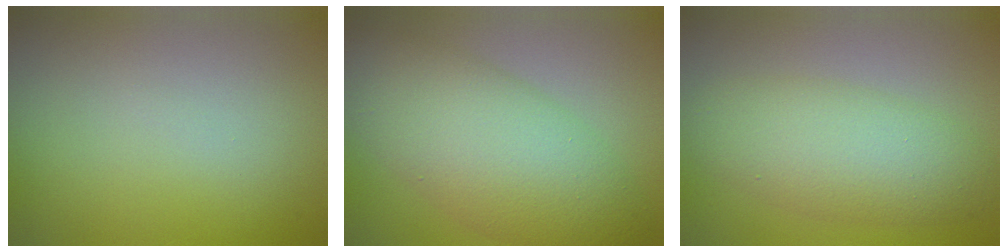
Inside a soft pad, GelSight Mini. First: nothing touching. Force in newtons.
{"total": 8.2, "press": 8.2, "slide": 0.2}
{"total": 5.5, "press": 5.5, "slide": 0.1}